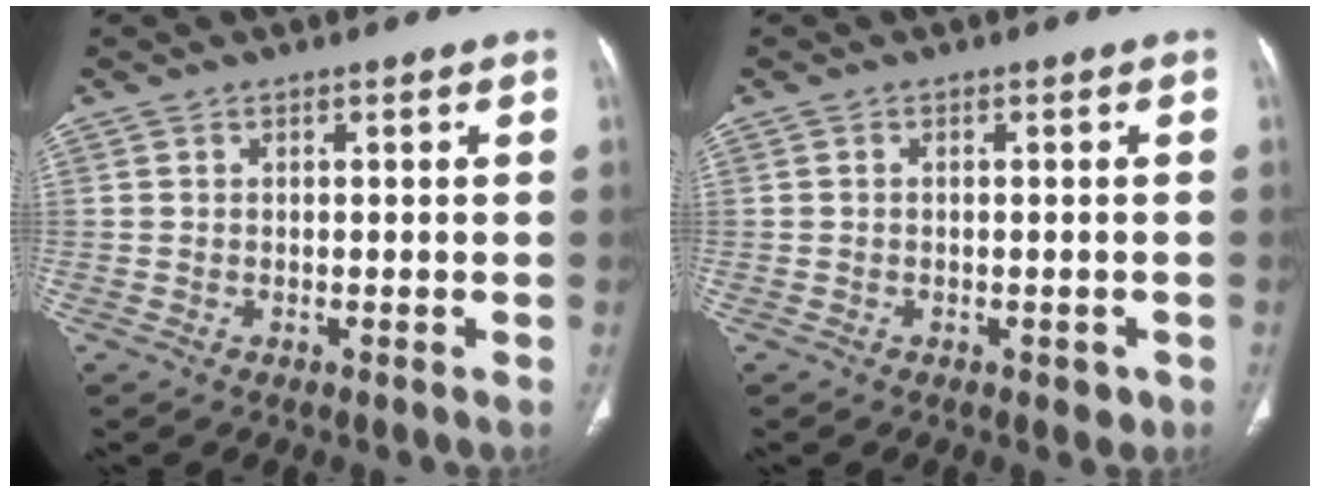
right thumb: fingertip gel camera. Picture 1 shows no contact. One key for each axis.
{"total": 2.0, "fx": -0.8, "fy": 1.3, "fz": 1.3, "tx": -0.007, "ty": 0.002, "tz": -0.007}